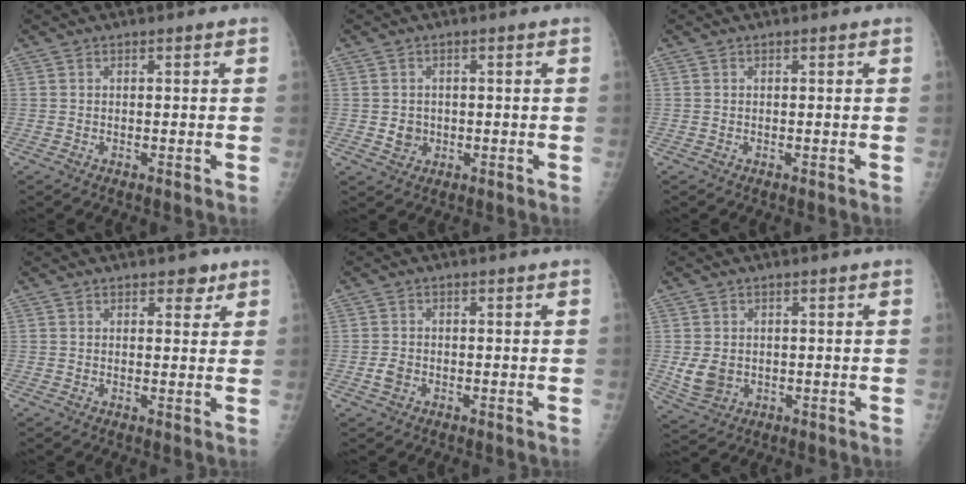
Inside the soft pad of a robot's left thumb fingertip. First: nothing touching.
{"total": 2.7, "force": [-0.2, 2.5, 1.0], "torque": [-0.003, 0.002, 0.003]}
{"total": 0.0}
{"total": 3.0, "force": [1.9, 1.7, 1.5], "torque": [0.001, -0.009, 0.024]}
{"total": 2.0, "force": [-0.6, 1.6, 1.1], "torque": [-0.017, 0.003, -0.011]}
{"total": 5.1, "force": [-0.1, 4.1, 3.0], "torque": [-0.047, -0.009, 0.010]}